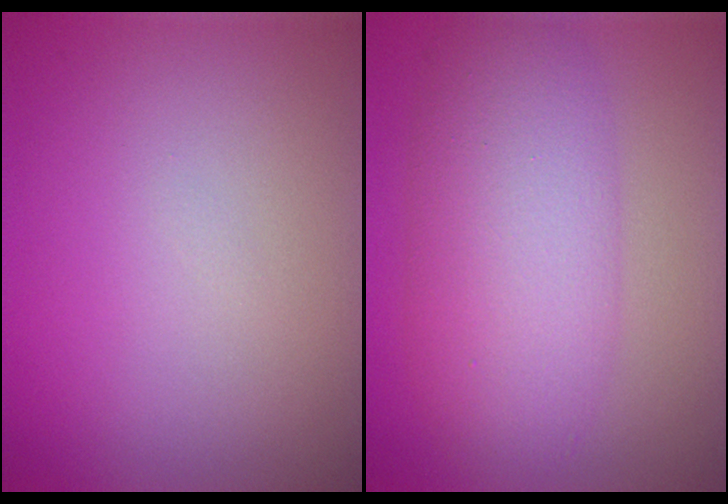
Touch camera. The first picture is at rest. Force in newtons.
{"total": 7.1, "press": 7.1, "slide": 0.0}